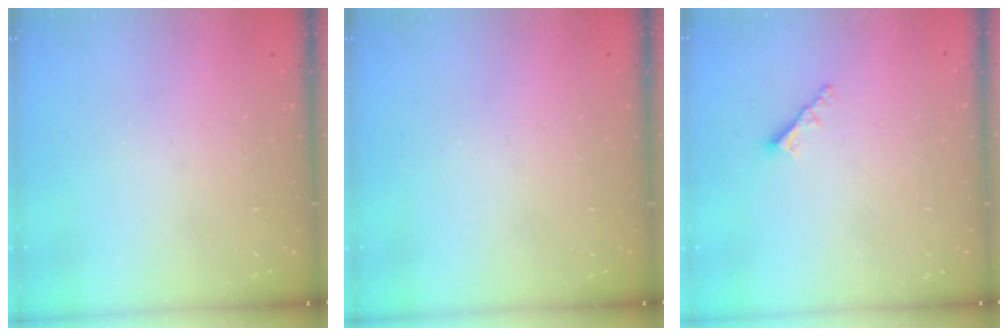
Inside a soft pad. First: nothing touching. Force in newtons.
{"total": 0.0}
{"total": 2.3, "press": 2.3, "slide": 0.3}